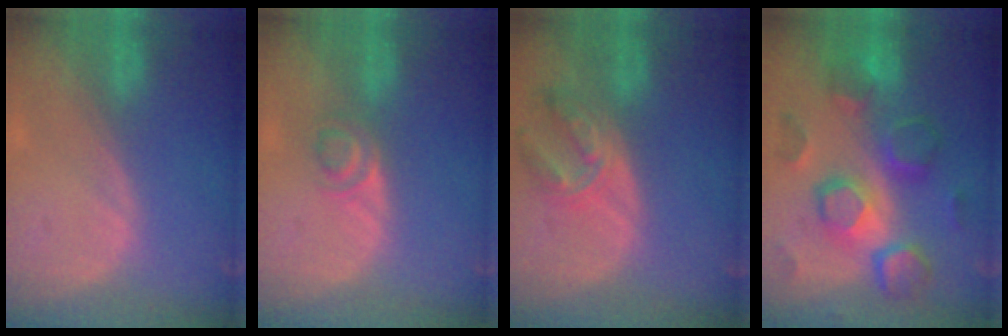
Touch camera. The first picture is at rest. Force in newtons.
{"total": 3.1, "press": 2.9, "slide": 0.8}
{"total": 7.6, "press": 6.6, "slide": 3.7}
{"total": 11.2, "press": 11.2, "slide": 0.9}